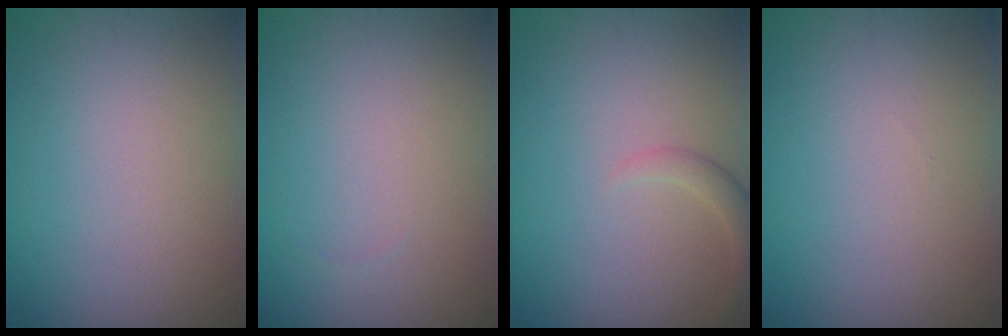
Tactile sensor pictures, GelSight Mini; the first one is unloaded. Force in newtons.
{"total": 0.0}
{"total": 1.5, "press": 1.5, "slide": 0.2}
{"total": 0.0}